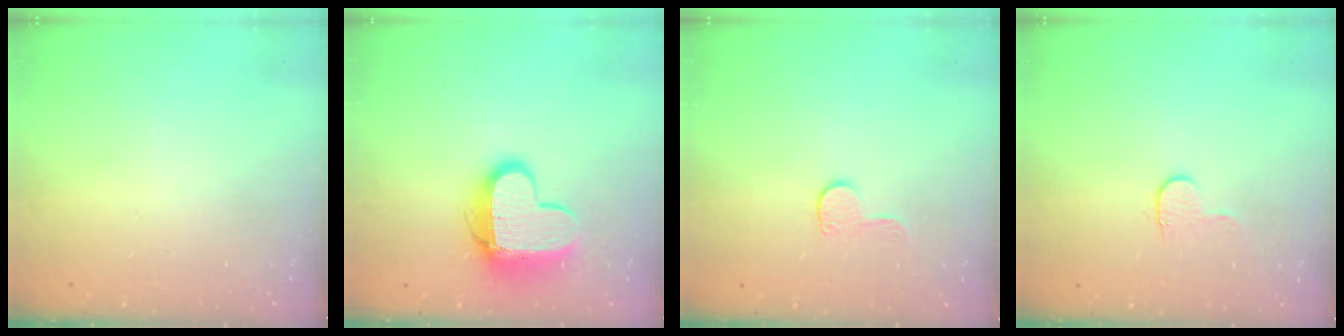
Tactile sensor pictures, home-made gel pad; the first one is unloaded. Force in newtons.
{"total": 13.2, "press": 13.2, "slide": 1.2}
{"total": 6.8, "press": 6.8, "slide": 0.3}
{"total": 3.5, "press": 3.5, "slide": 0.4}